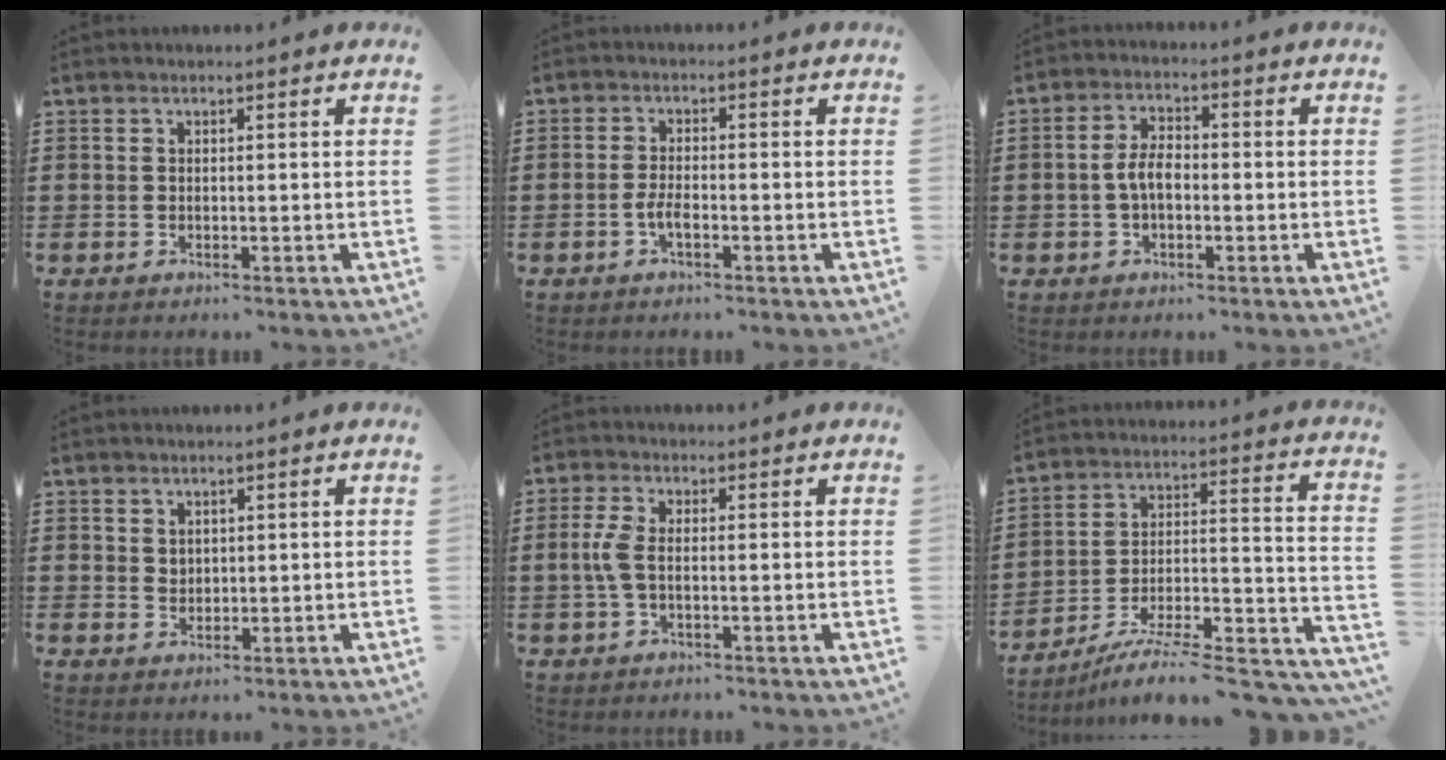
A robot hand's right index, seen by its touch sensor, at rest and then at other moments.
{"total": 2.6, "force": [-1.2, 0.7, 2.2], "torque": [-0.053, -0.003, -0.027]}
{"total": 4.4, "force": [-0.8, 2.3, 3.6], "torque": [-0.087, -0.001, -0.021]}
{"total": 1.6, "force": [1.2, 1.1, 0.2], "torque": [-0.006, 0.004, 0.024]}
{"total": 3.7, "force": [-0.4, 1.4, 3.4], "torque": [-0.091, -0.009, -0.017]}
{"total": 9.2, "force": [-8.1, 0.6, 4.5], "torque": [-0.051, 0.011, -0.158]}